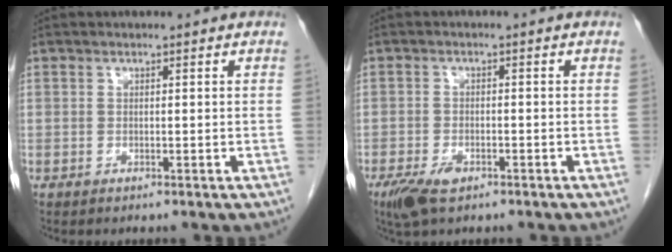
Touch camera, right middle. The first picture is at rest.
{"total": 4.7, "force": [-2.9, 2.0, 3.1], "torque": [-0.065, -0.006, -0.047]}